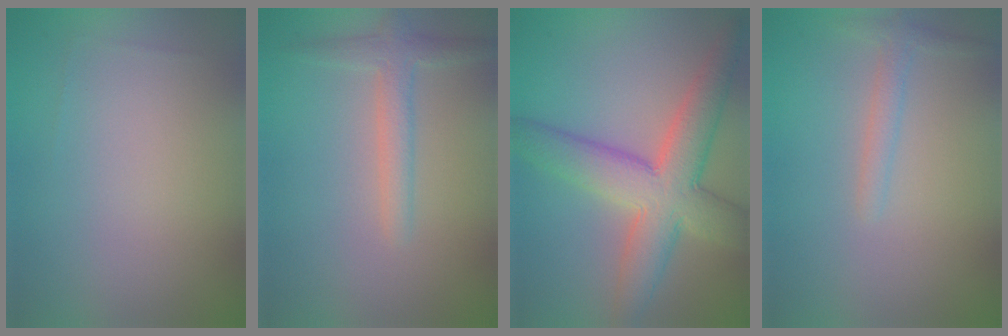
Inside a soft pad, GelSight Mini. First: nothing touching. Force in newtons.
{"total": 2.4, "press": 2.4, "slide": 0.1}
{"total": 7.8, "press": 7.8, "slide": 0.5}
{"total": 1.4, "press": 1.4, "slide": 0.1}